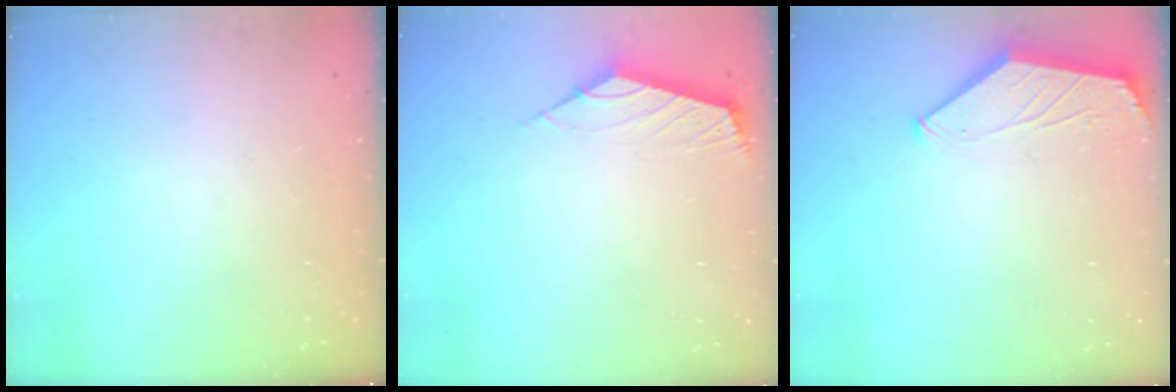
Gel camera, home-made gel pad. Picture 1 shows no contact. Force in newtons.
{"total": 2.5, "press": 2.4, "slide": 0.7}
{"total": 1.7, "press": 1.6, "slide": 0.3}